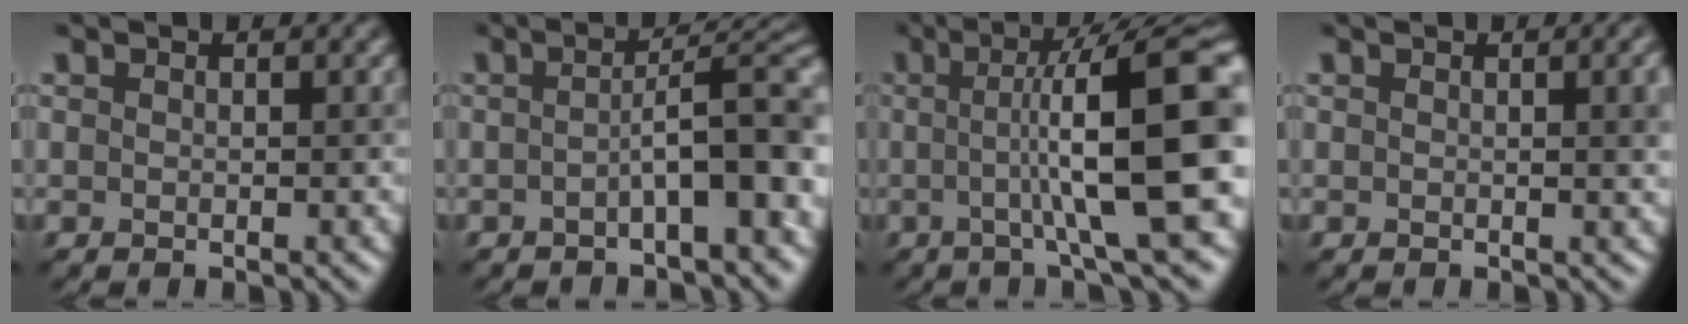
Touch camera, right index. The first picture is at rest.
{"total": 6.0, "force": [-1.2, 1.3, 5.8], "torque": [-0.077, 0.022, -0.022]}
{"total": 12.4, "force": [0.0, 2.1, 12.2], "torque": [-0.146, 0.020, -0.002]}
{"total": 3.3, "force": [0.4, 1.2, 3.0], "torque": [-0.019, 0.013, 0.000]}